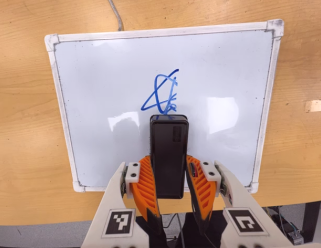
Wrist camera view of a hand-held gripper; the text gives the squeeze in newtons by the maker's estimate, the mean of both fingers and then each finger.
{"total": 7.5, "left": 5.2, "right": 9.9}